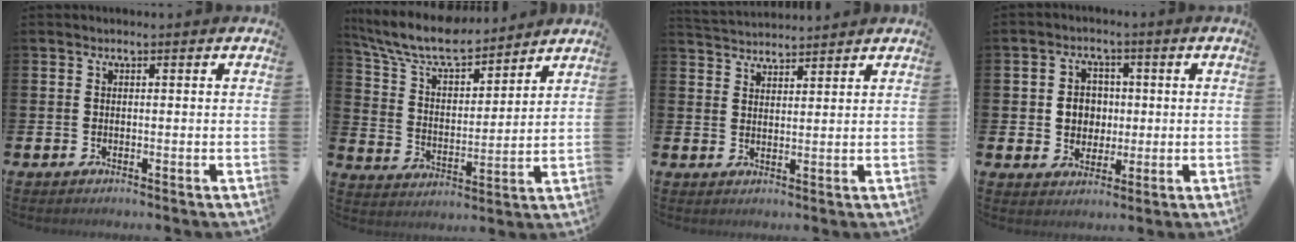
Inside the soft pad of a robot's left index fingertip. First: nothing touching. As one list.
[{"total": 9.0, "force": [8.2, 1.9, 3.2], "torque": [-0.104, -0.046, 0.146]}, {"total": 3.4, "force": [3.4, 0.4, -0.1], "torque": [-0.007, -0.018, 0.062]}, {"total": 4.2, "force": [0.5, 3.9, 1.4], "torque": [-0.029, 0.010, 0.003]}]